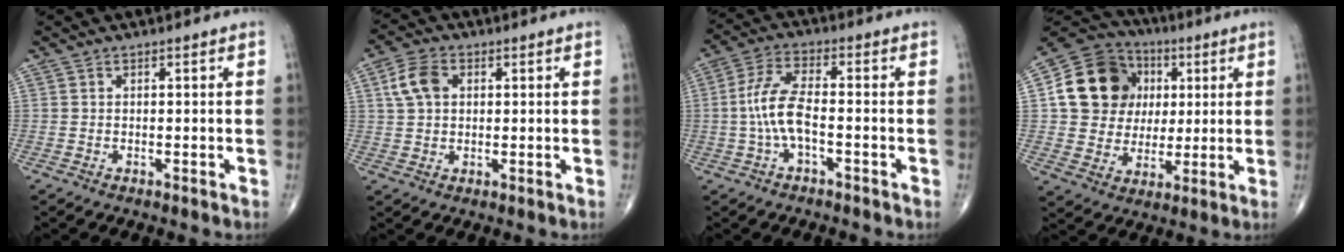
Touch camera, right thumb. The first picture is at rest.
{"total": 6.2, "force": [1.7, 4.3, 4.1], "torque": [-0.076, 0.008, 0.029]}
{"total": 8.1, "force": [-1.4, 3.2, 7.3], "torque": [-0.166, 0.028, -0.031]}
{"total": 16.9, "force": [3.6, 14.6, 7.7], "torque": [-0.106, 0.011, 0.067]}